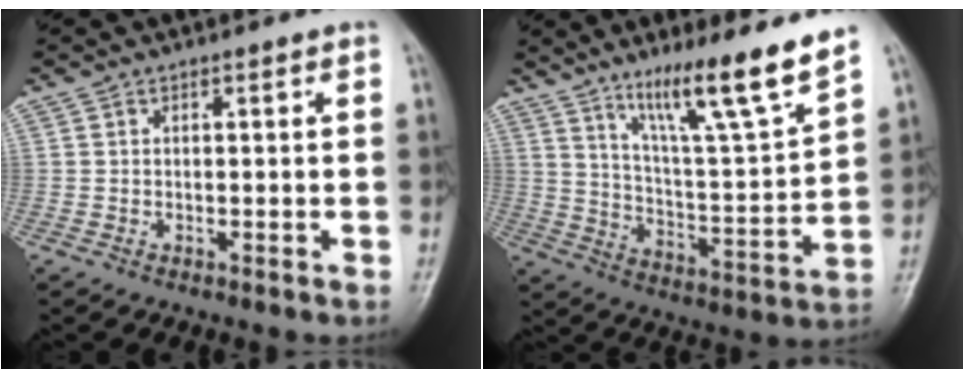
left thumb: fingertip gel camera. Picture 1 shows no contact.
{"total": 15.6, "force": [11.3, 0.9, 10.7], "torque": [-0.164, -0.073, 0.193]}